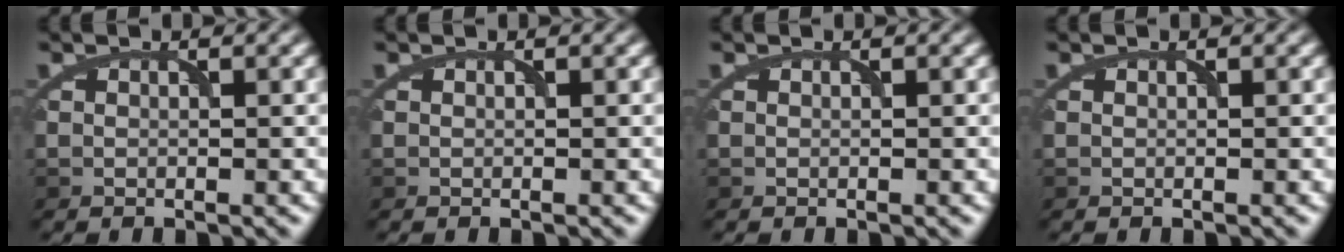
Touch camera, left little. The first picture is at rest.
{"total": 0.0}
{"total": 0.0}
{"total": 0.0}